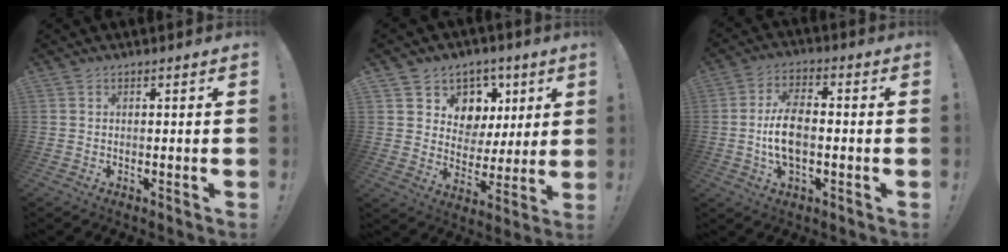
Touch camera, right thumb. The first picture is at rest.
{"total": 10.1, "force": [4.3, 8.7, 2.6], "torque": [-0.032, -0.036, 0.095]}
{"total": 10.2, "force": [-1.0, 5.4, 8.5], "torque": [-0.159, 0.001, -0.020]}